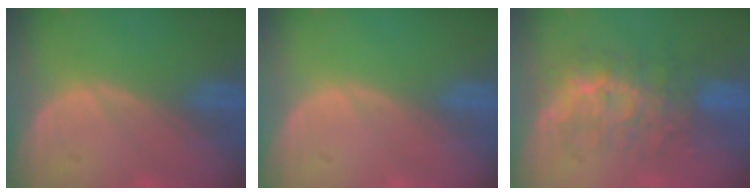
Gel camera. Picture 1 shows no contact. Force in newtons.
{"total": 0.0}
{"total": 7.9, "press": 7.7, "slide": 1.4}